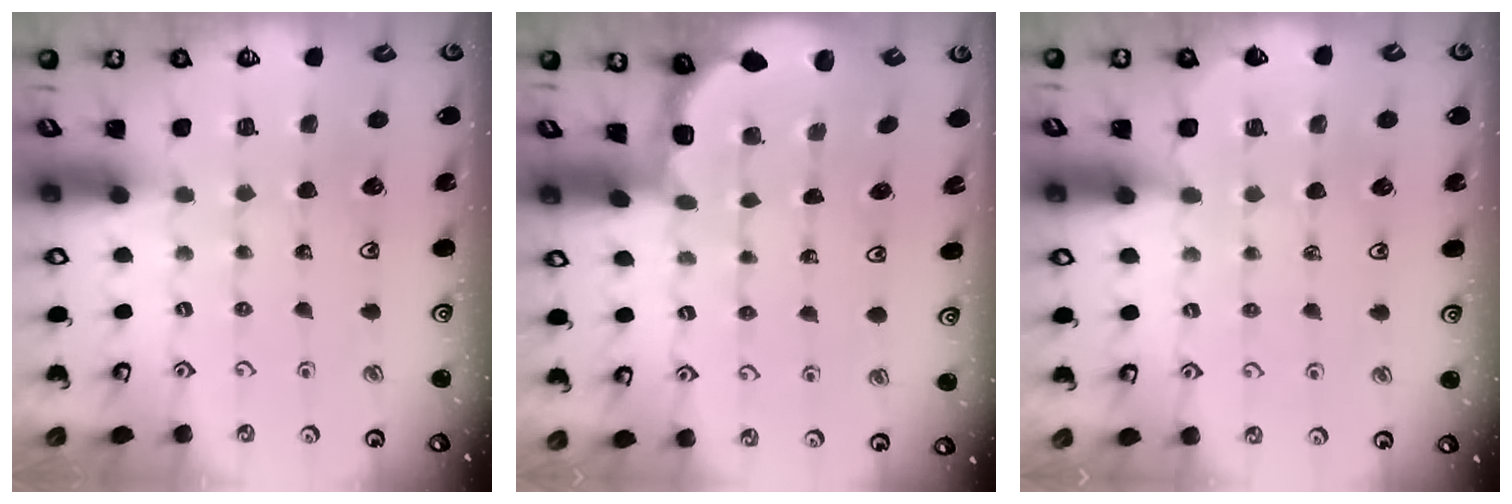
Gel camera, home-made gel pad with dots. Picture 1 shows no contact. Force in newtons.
{"total": 1.9, "press": 1.8, "slide": 0.7}
{"total": 5.9, "press": 5.8, "slide": 0.7}